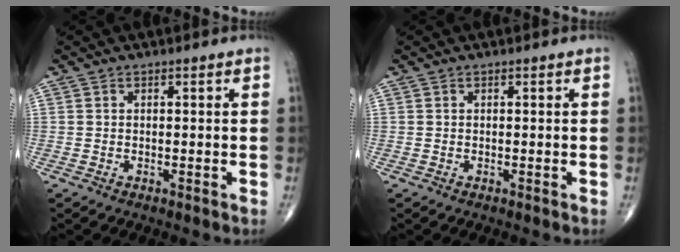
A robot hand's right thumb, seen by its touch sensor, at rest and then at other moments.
{"total": 0.0}